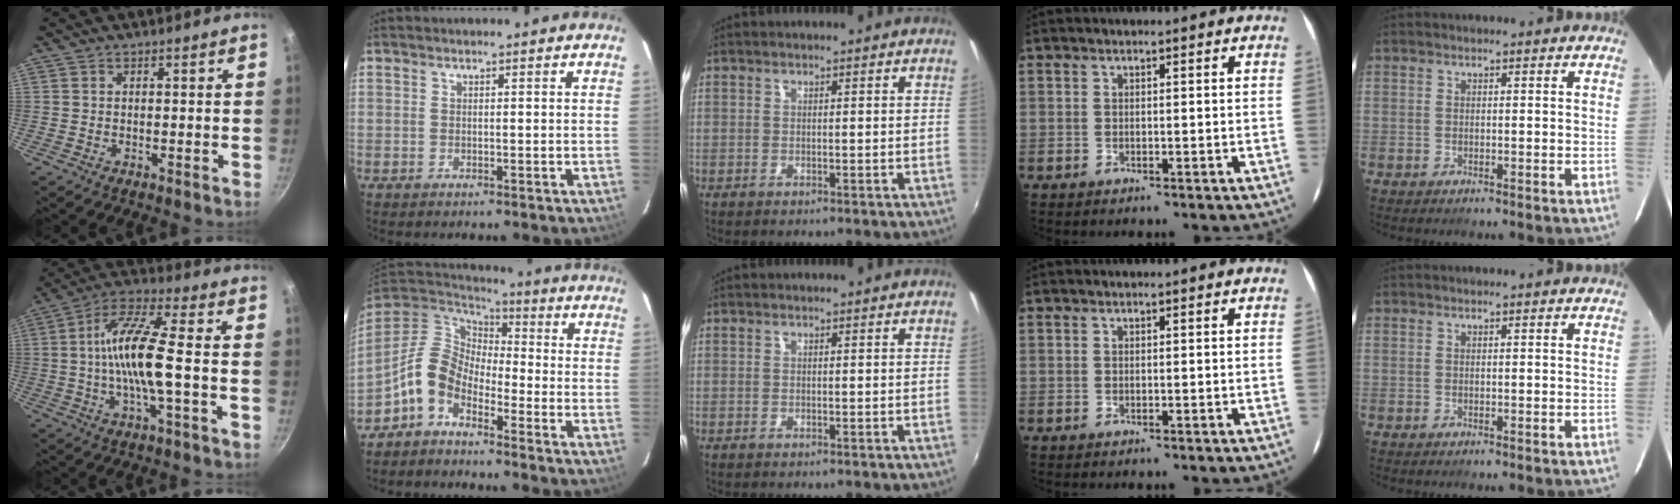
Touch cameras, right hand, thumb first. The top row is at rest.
{"thumb": {"total": 12.8, "force": [-1.2, 2.5, 12.5], "torque": [-0.241, 0.027, -0.034]}, "index": {"total": 9.8, "force": [-5.5, 5.8, 5.6], "torque": [-0.114, 0.023, -0.125]}}